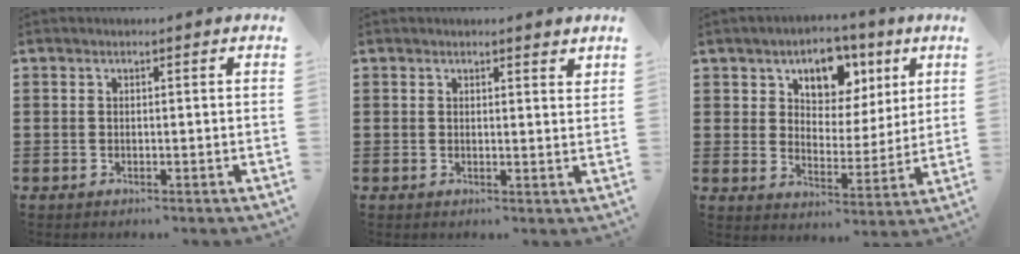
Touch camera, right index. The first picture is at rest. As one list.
[{"total": 1.0, "force": [0.9, 0.4, 0.2], "torque": [0.002, 0.001, 0.016]}, {"total": 7.0, "force": [4.5, 4.8, 2.3], "torque": [-0.063, -0.011, 0.074]}]